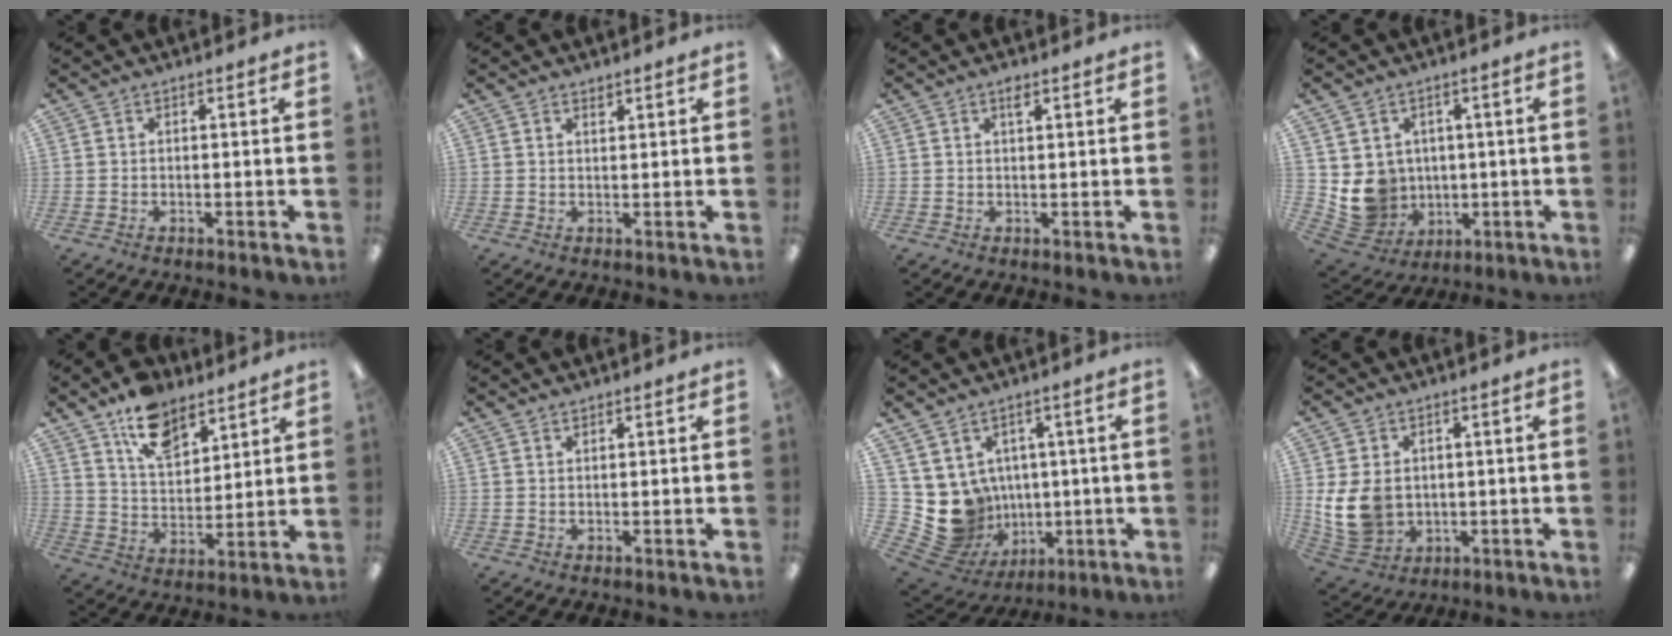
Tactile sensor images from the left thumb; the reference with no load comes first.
{"total": 1.1, "force": [1.1, 0.2, 0.2], "torque": [-0.005, -0.001, 0.021]}
{"total": 1.7, "force": [1.2, 0.5, 1.2], "torque": [-0.018, 0.000, 0.019]}
{"total": 8.5, "force": [1.3, 8.2, 1.6], "torque": [-0.061, -0.019, 0.038]}
{"total": 12.5, "force": [8.7, 6.9, 5.7], "torque": [-0.089, -0.044, 0.160]}
{"total": 0.9, "force": [0.9, 0.2, 0.2], "torque": [-0.004, 0.000, 0.016]}
{"total": 10.5, "force": [0.4, 10.0, 3.0], "torque": [-0.103, -0.030, 0.028]}
{"total": 10.5, "force": [0.6, 8.5, 6.2], "torque": [-0.153, 0.004, 0.016]}